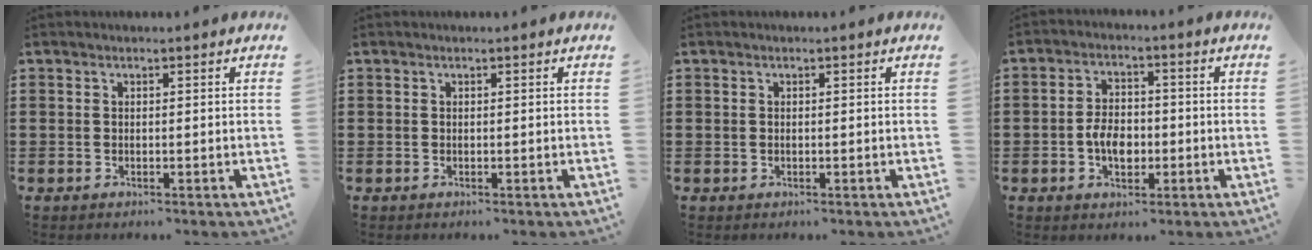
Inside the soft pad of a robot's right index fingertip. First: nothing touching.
{"total": 0.0}
{"total": 0.0}
{"total": 5.0, "force": [-1.3, 3.1, 3.7], "torque": [-0.073, 0.001, -0.028]}